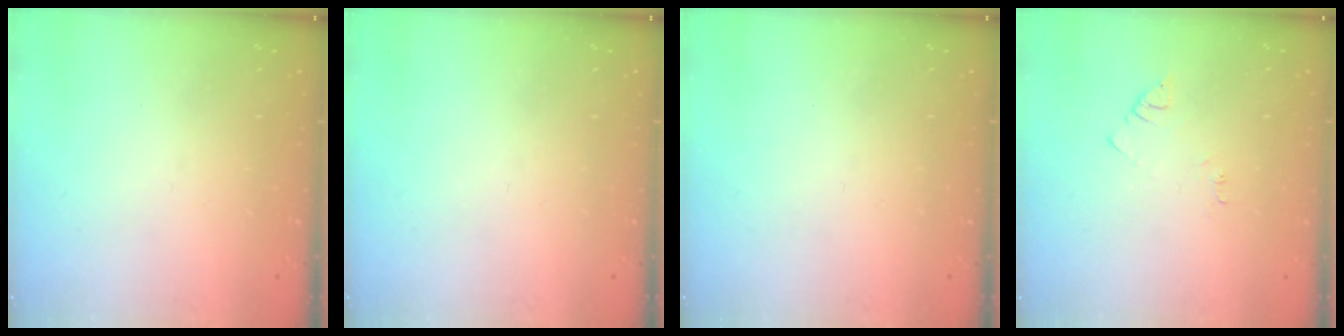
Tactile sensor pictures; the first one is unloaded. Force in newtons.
{"total": 0.0}
{"total": 0.0}
{"total": 2.9, "press": 2.9, "slide": 0.4}